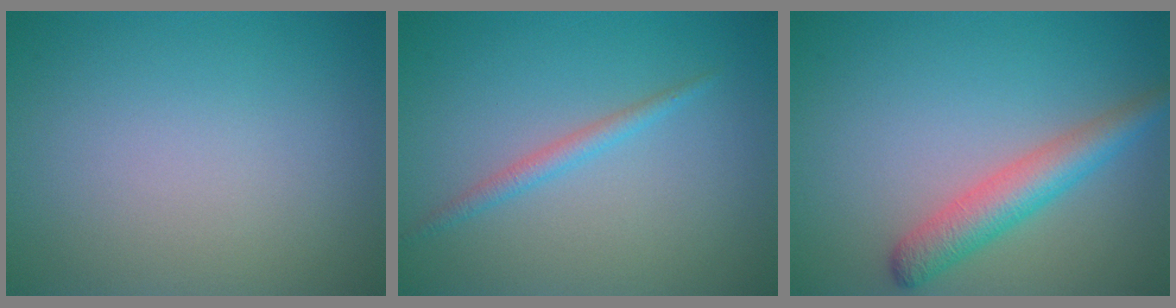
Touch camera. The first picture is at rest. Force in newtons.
{"total": 1.4, "press": 1.4, "slide": 0.1}
{"total": 3.9, "press": 3.9, "slide": 0.2}